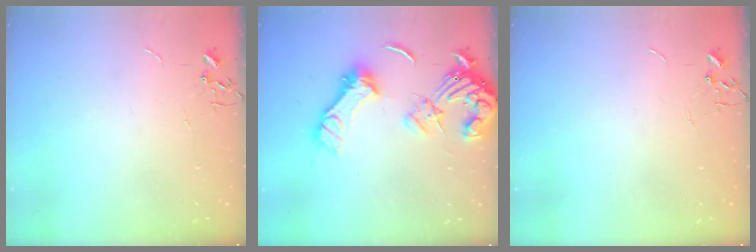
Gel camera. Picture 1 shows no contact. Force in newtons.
{"total": 16.5, "press": 16.3, "slide": 2.2}
{"total": 0.0}